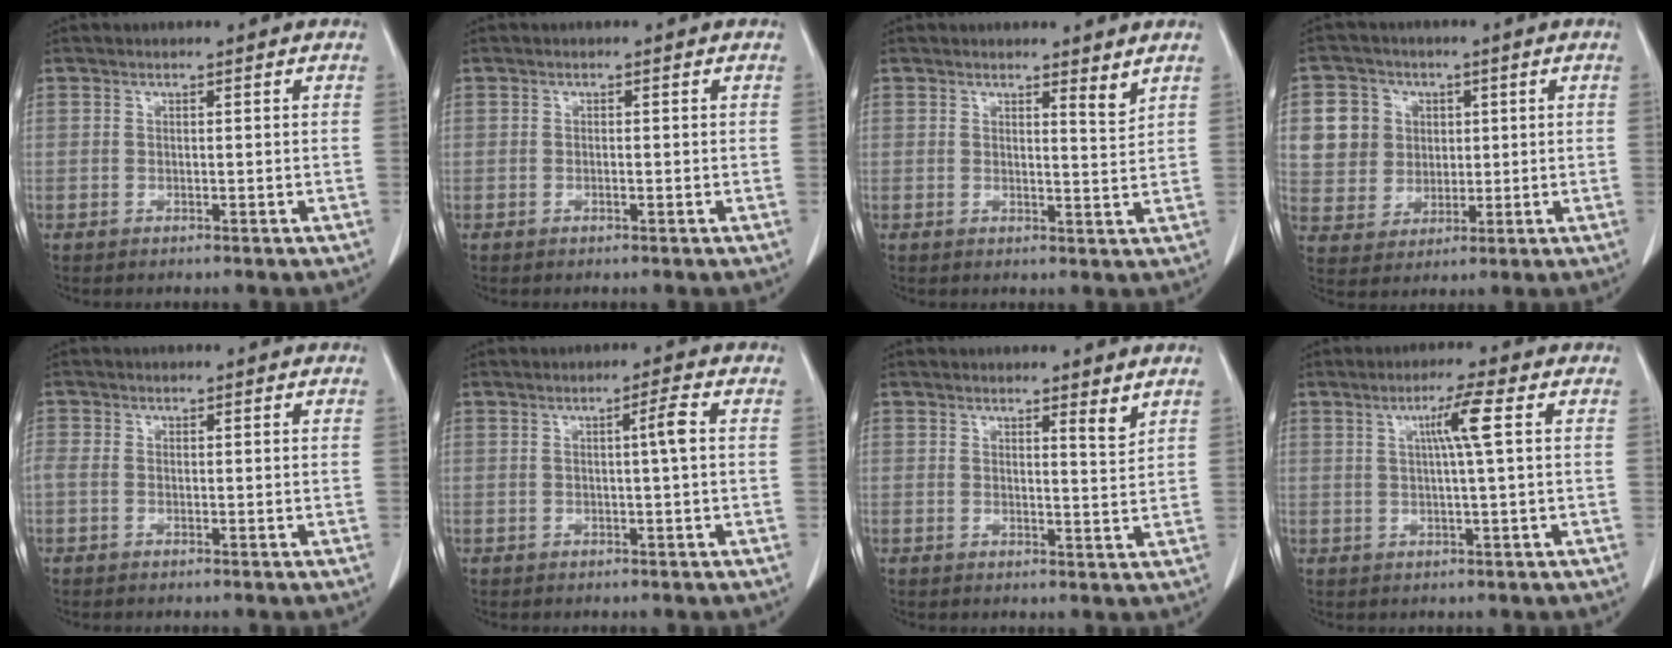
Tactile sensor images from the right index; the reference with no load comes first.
{"total": 0.5, "force": [-0.2, 0.1, 0.5], "torque": [-0.010, 0.000, -0.002]}
{"total": 2.4, "force": [2.0, 0.1, 1.2], "torque": [-0.020, -0.019, 0.028]}
{"total": 8.3, "force": [2.2, 7.8, 2.1], "torque": [-0.053, 0.022, 0.047]}
{"total": 1.4, "force": [-0.2, 0.8, 1.1], "torque": [-0.034, 0.010, -0.003]}
{"total": 2.6, "force": [0.2, -0.4, 2.6], "torque": [-0.041, 0.001, 0.003]}
{"total": 2.3, "force": [1.9, 0.1, 1.3], "torque": [-0.020, -0.015, 0.026]}
{"total": 4.9, "force": [1.3, -0.8, 4.6], "torque": [-0.081, 0.003, 0.021]}